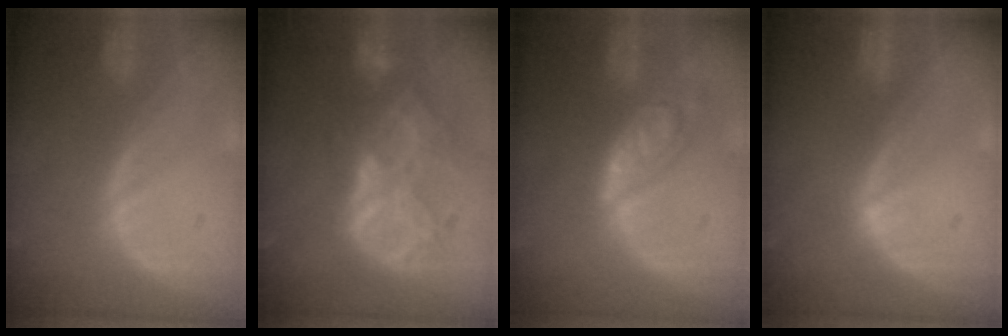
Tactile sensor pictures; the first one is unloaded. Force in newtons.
{"total": 9.1, "press": 7.9, "slide": 4.5}
{"total": 6.0, "press": 5.1, "slide": 3.0}
{"total": 0.6, "press": 0.4, "slide": 0.5}